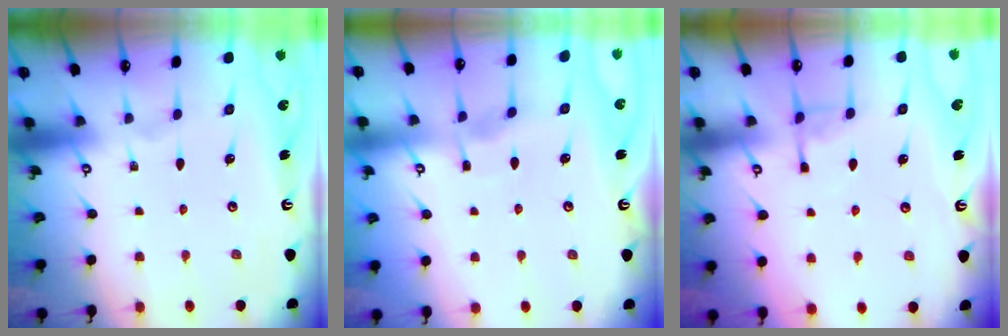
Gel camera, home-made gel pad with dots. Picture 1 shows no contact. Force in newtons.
{"total": 3.6, "press": 3.6, "slide": 0.4}
{"total": 4.2, "press": 4.1, "slide": 0.9}